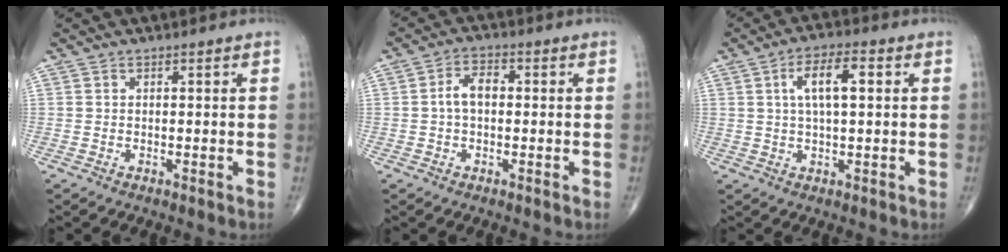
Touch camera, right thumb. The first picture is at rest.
{"total": 4.6, "force": [0.0, 2.7, 3.6], "torque": [-0.063, 0.017, -0.007]}
{"total": 7.7, "force": [1.8, 2.8, 6.9], "torque": [-0.122, 0.011, 0.028]}